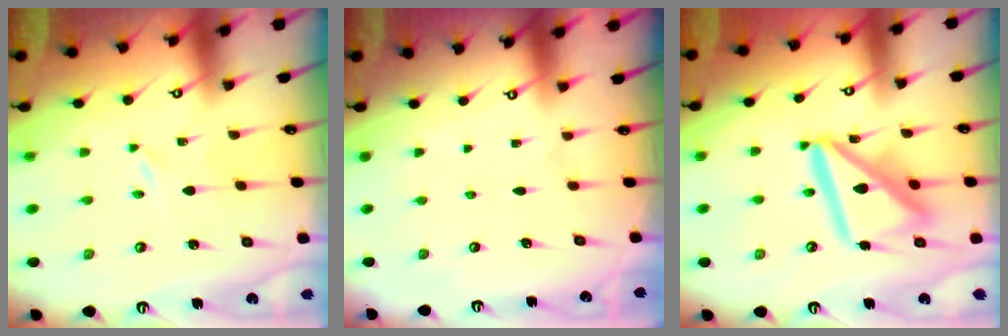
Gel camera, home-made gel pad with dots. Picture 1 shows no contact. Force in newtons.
{"total": 0.0}
{"total": 16.5, "press": 16.4, "slide": 1.8}